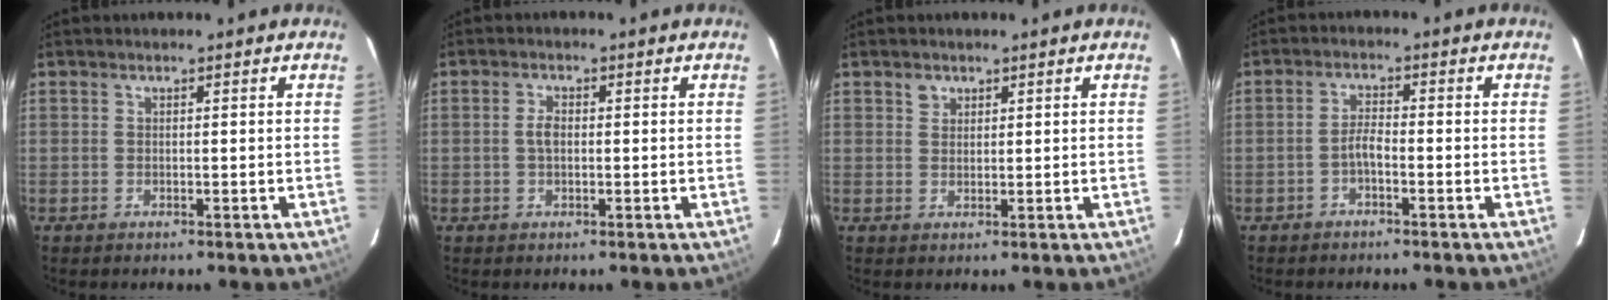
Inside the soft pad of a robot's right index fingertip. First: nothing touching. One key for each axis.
{"total": 2.2, "fx": -0.1, "fy": 1.3, "fz": 1.8, "tx": -0.037, "ty": 0.005, "tz": -0.001}
{"total": 1.7, "fx": 1.0, "fy": 1.3, "fz": 0.3, "tx": 0.000, "ty": 0.005, "tz": 0.018}
{"total": 1.4, "fx": -0.8, "fy": 0.4, "fz": 1.0, "tx": -0.021, "ty": 0.004, "tz": -0.017}